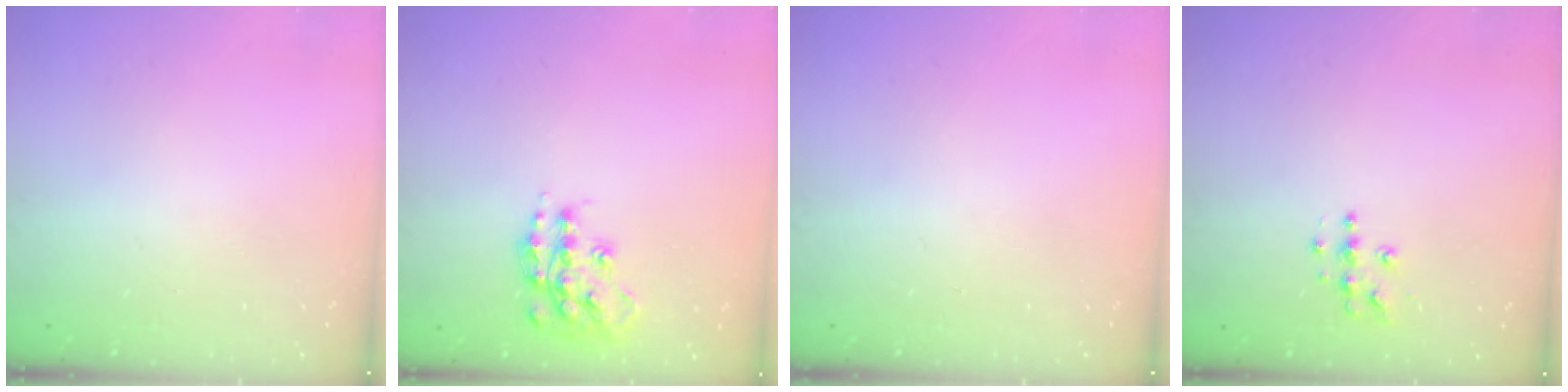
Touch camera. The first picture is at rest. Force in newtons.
{"total": 14.6, "press": 14.6, "slide": 0.8}
{"total": 0.0}
{"total": 5.0, "press": 5.0, "slide": 0.2}